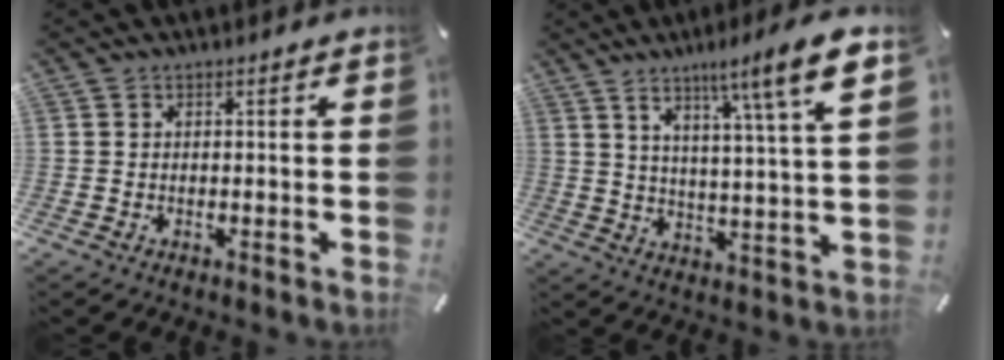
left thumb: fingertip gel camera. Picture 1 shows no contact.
{"total": 12.0, "force": [7.8, 0.2, 9.1], "torque": [-0.145, -0.044, 0.117]}